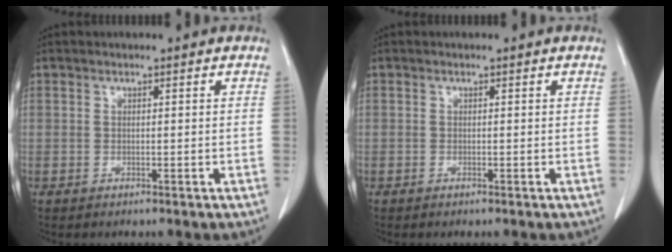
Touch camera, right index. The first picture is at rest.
{"total": 0.0}